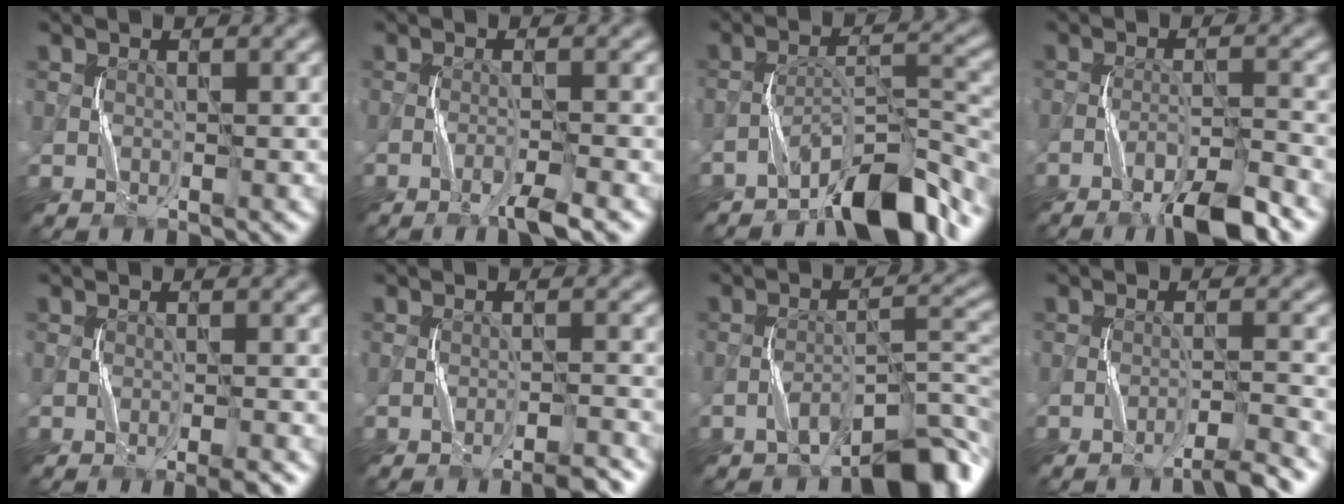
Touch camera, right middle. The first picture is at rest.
{"total": 2.2, "force": [-1.7, -0.2, 1.4], "torque": [-0.024, 0.008, -0.038]}
{"total": 7.4, "force": [-6.2, 1.5, 3.9], "torque": [-0.054, 0.013, -0.109]}
{"total": 5.9, "force": [-4.4, 0.5, 3.9], "torque": [-0.064, 0.004, -0.075]}
{"total": 1.5, "force": [-1.0, -0.2, 1.1], "torque": [-0.017, 0.004, -0.019]}
{"total": 2.2, "force": [-1.9, 0.0, 1.2], "torque": [-0.017, 0.008, -0.032]}
{"total": 6.5, "force": [-4.8, 1.7, 4.0], "torque": [-0.056, 0.017, -0.078]}
{"total": 2.7, "force": [-2.4, -0.2, 1.3], "torque": [-0.018, 0.011, -0.047]}